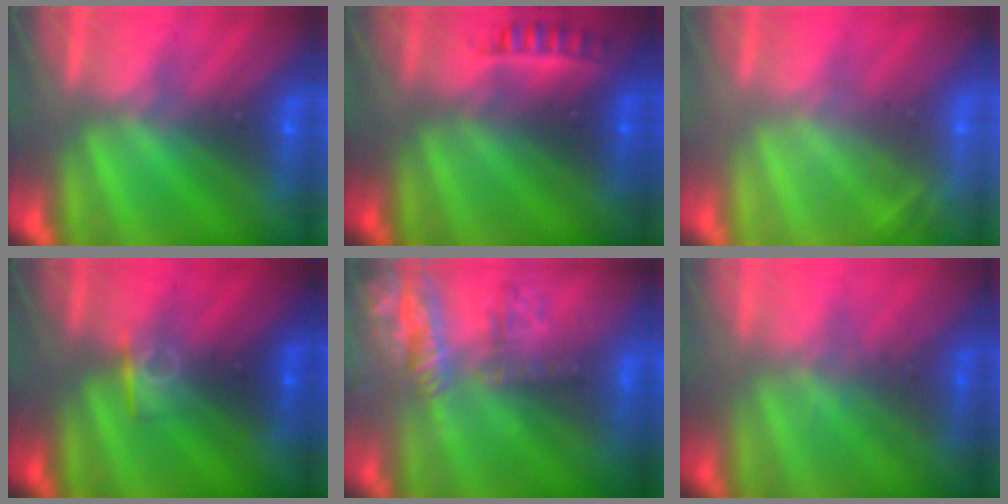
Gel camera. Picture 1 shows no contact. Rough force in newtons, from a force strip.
{"total": 2.3}
{"total": 2.0}
{"total": 2.7}
{"total": 9.5}
{"total": 1.6}